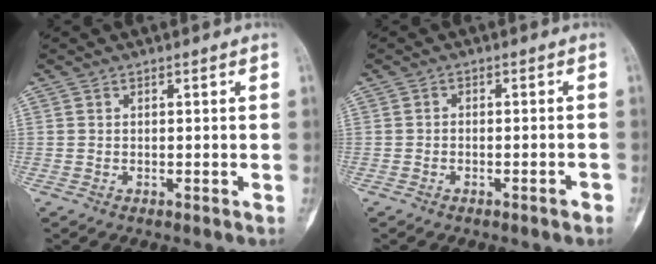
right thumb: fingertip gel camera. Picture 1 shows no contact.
{"total": 1.7, "force": [-1.2, 0.3, 1.2], "torque": [-0.017, 0.004, -0.020]}